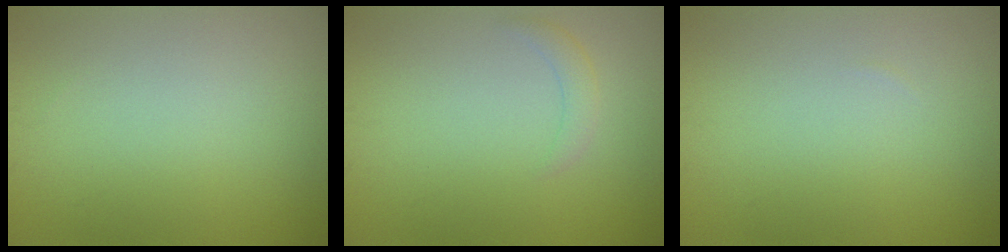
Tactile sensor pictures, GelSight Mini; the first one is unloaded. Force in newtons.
{"total": 1.3, "press": 1.3, "slide": 0.1}
{"total": 0.0}